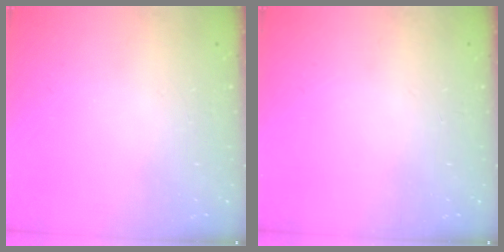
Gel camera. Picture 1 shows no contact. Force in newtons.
{"total": 0.0}